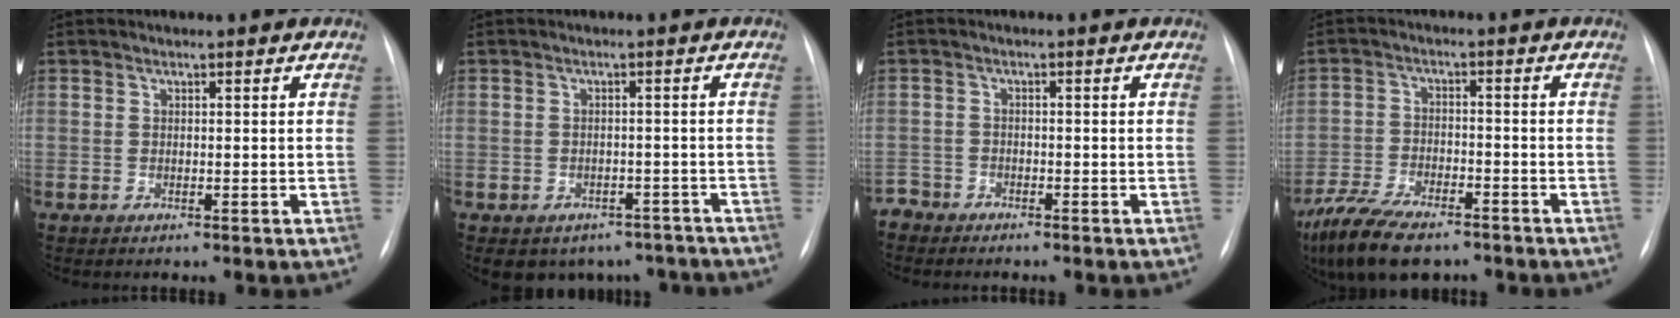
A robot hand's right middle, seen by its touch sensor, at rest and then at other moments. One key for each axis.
{"total": 8.9, "fx": -6.8, "fy": 5.4, "fz": 1.6, "tx": -0.008, "ty": 0.014, "tz": -0.073}
{"total": 2.5, "fx": -2.3, "fy": 0.8, "fz": -0.6, "tx": 0.014, "ty": -0.002, "tz": -0.045}
{"total": 12.5, "fx": -9.3, "fy": 4.5, "fz": 6.9, "tx": -0.131, "ty": -0.016, "tz": -0.157}